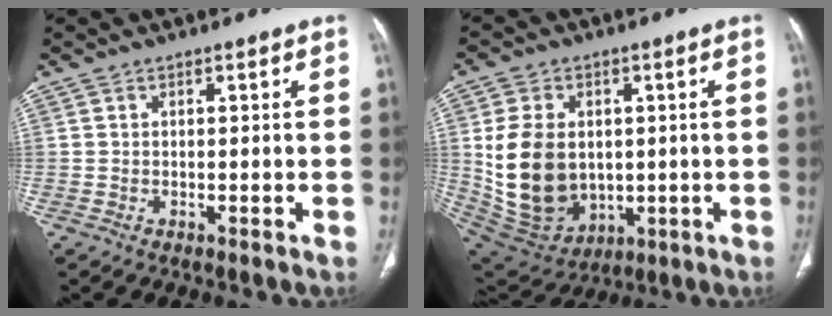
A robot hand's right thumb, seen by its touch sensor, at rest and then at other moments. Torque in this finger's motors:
{"motor_torque": [-0.42, 1.29, 0.90, 0.82, 0.42]}